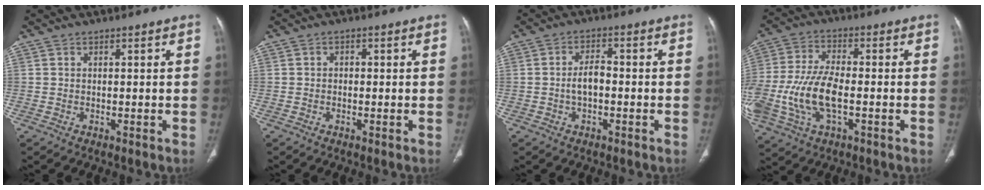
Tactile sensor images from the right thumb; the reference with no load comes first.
{"total": 1.1, "force": [-0.2, 1.0, 0.5], "torque": [-0.001, 0.004, -0.008]}
{"total": 3.9, "force": [-0.8, 2.1, 3.2], "torque": [-0.059, 0.016, -0.019]}
{"total": 14.6, "force": [-3.4, 7.0, 12.4], "torque": [-0.278, 0.013, -0.058]}